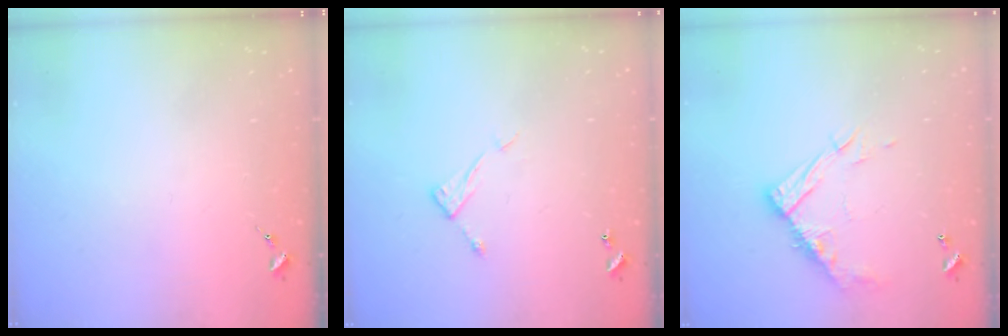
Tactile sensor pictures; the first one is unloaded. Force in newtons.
{"total": 6.5, "press": 6.5, "slide": 0.3}
{"total": 13.1, "press": 13.1, "slide": 1.1}